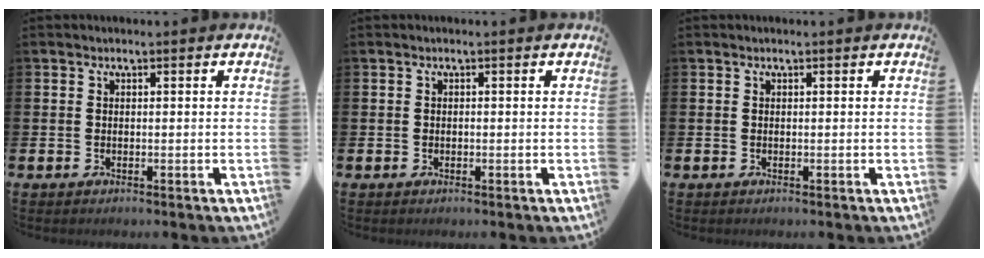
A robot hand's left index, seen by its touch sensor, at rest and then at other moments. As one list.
[{"total": 0.0}, {"total": 0.0}]